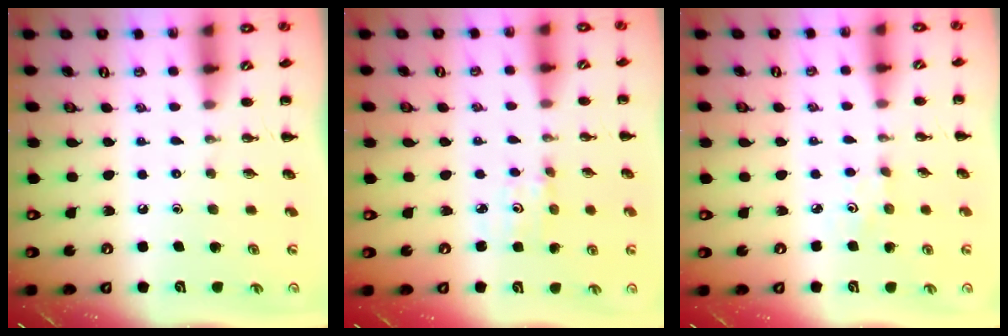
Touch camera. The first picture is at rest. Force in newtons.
{"total": 2.4, "press": 2.3, "slide": 0.7}
{"total": 1.4, "press": 1.3, "slide": 0.4}